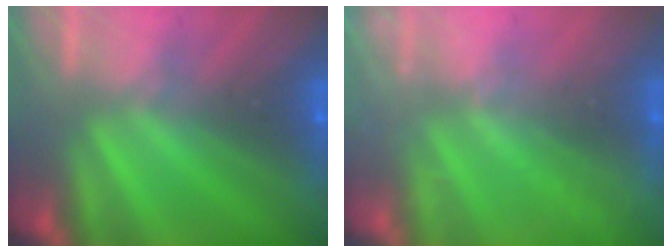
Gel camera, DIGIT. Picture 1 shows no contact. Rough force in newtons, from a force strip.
{"total": 2.2}